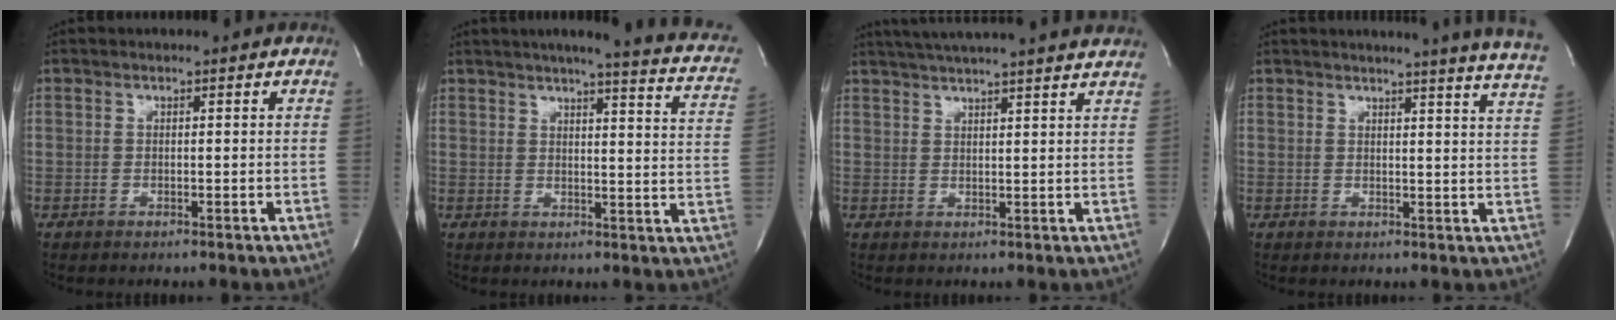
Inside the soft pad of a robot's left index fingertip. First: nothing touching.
{"total": 15.4, "force": [12.0, 1.2, 9.6], "torque": [-0.125, -0.021, 0.121]}
{"total": 17.4, "force": [15.6, -0.1, 7.7], "torque": [-0.132, 0.014, 0.203]}
{"total": 13.3, "force": [12.1, -1.5, 5.1], "torque": [-0.075, -0.077, 0.119]}